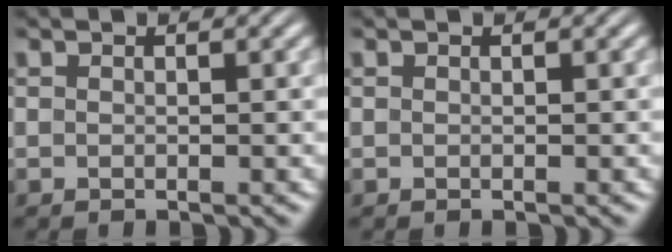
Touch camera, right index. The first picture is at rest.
{"total": 0.0}